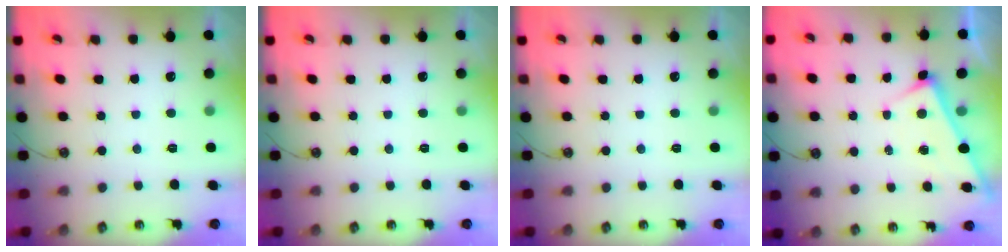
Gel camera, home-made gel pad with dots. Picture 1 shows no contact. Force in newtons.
{"total": 0.0}
{"total": 0.0}
{"total": 4.2, "press": 4.2, "slide": 0.2}